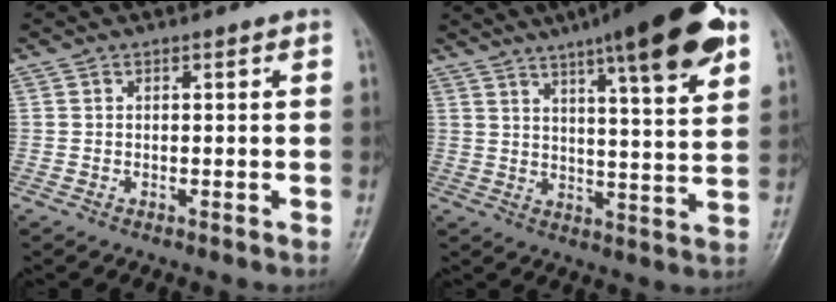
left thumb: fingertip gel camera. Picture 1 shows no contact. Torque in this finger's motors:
{"motor_torque": [2.57, 1.97, 1.54, -1.23, 0.35]}